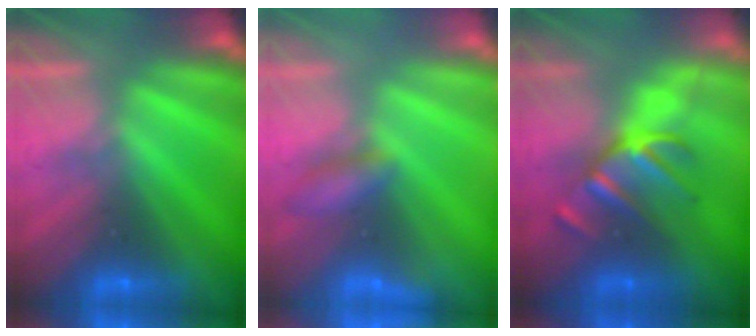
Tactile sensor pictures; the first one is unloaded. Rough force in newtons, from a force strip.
{"total": 2.1}
{"total": 2.9}